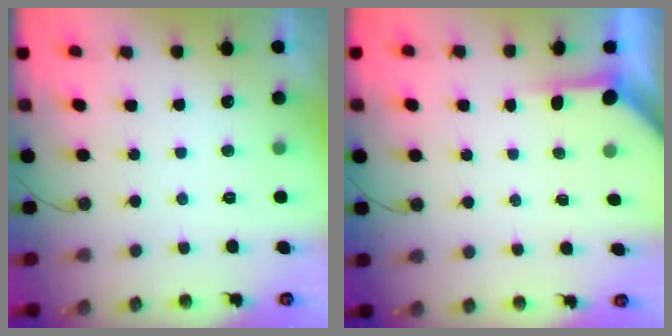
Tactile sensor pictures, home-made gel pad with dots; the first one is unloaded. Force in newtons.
{"total": 3.4, "press": 3.4, "slide": 0.3}